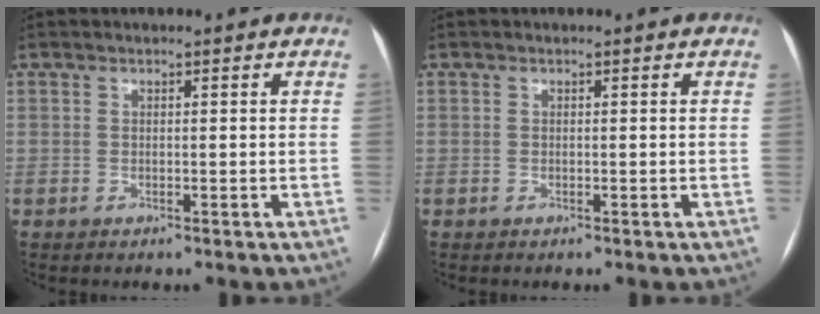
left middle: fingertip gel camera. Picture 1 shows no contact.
{"total": 0.0}